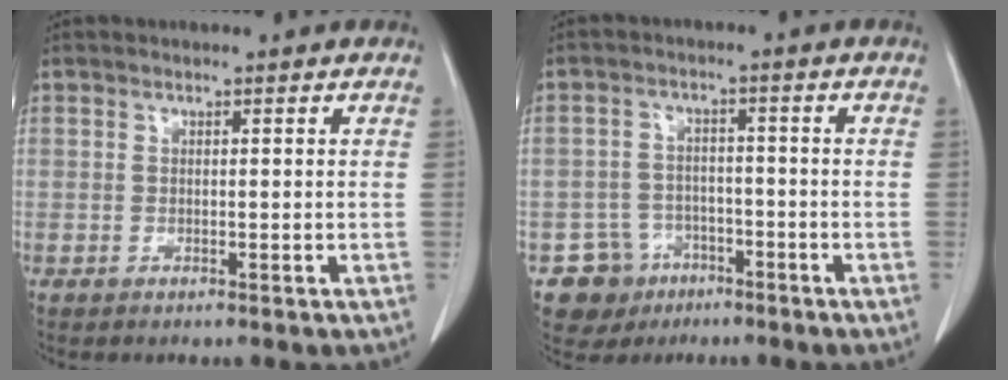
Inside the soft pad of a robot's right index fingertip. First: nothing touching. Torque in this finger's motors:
{"motor_torque": [-0.57, -0.31, -0.63, -0.18]}